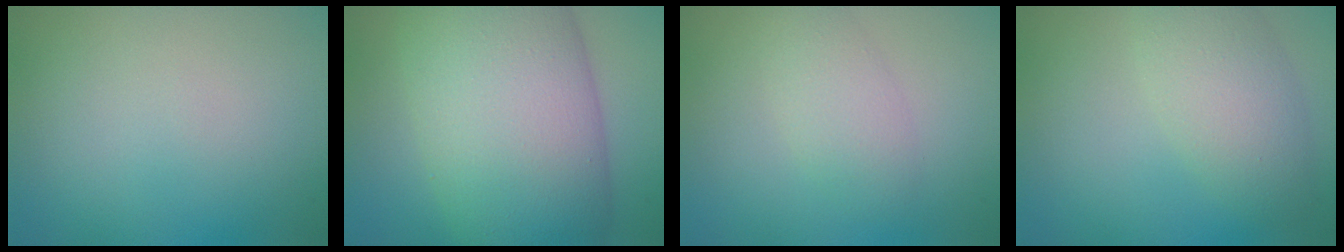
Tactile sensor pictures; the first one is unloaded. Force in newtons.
{"total": 14.6, "press": 14.6, "slide": 0.4}
{"total": 2.6, "press": 2.6, "slide": 0.1}
{"total": 4.3, "press": 4.3, "slide": 0.0}